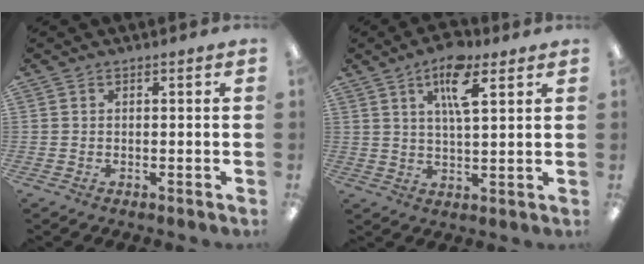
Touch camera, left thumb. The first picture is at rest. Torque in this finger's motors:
{"motor_torque": [0.14, 0.39, -0.26, 0.25, 0.07]}